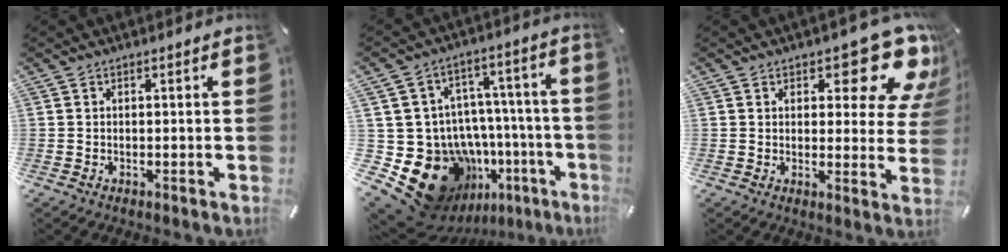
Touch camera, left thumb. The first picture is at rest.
{"total": 23.4, "force": [-9.6, 17.3, 12.4], "torque": [-0.199, 0.041, -0.105]}
{"total": 13.6, "force": [8.6, 5.7, 8.8], "torque": [-0.091, -0.066, 0.142]}